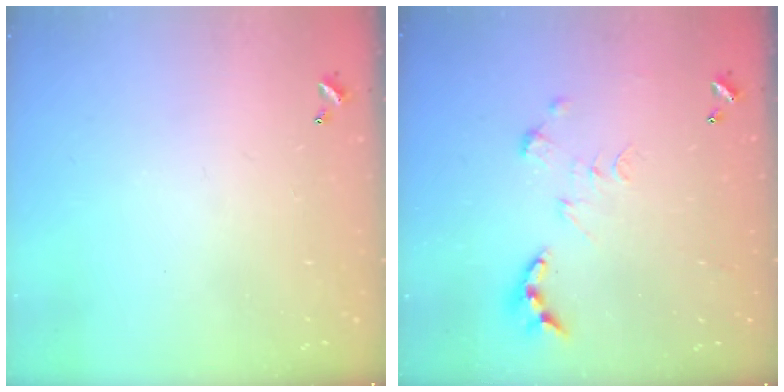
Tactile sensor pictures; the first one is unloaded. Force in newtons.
{"total": 0.0}